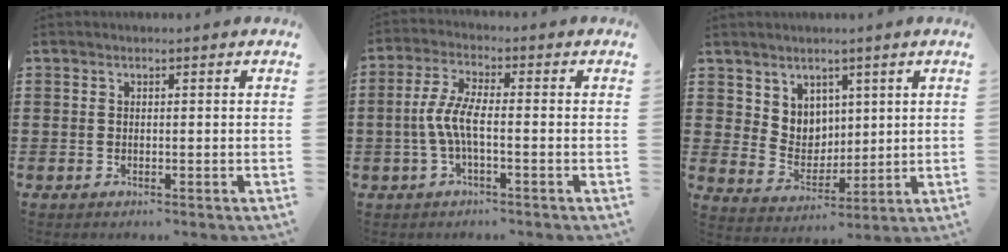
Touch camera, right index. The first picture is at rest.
{"total": 5.5, "force": [-1.4, 1.5, 5.1], "torque": [-0.126, -0.007, -0.037]}
{"total": 5.7, "force": [3.6, 4.4, 0.5], "torque": [-0.030, -0.008, 0.068]}